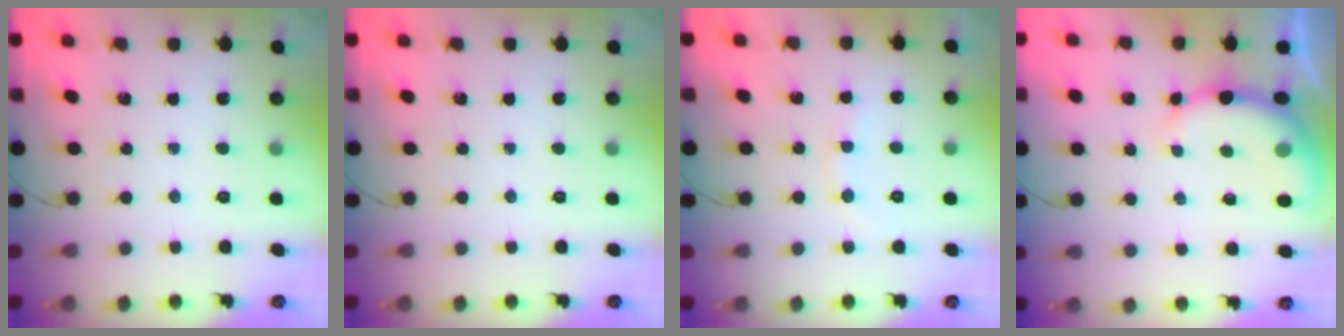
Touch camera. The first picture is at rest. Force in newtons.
{"total": 0.0}
{"total": 8.2, "press": 8.0, "slide": 1.6}
{"total": 7.9, "press": 7.7, "slide": 1.4}